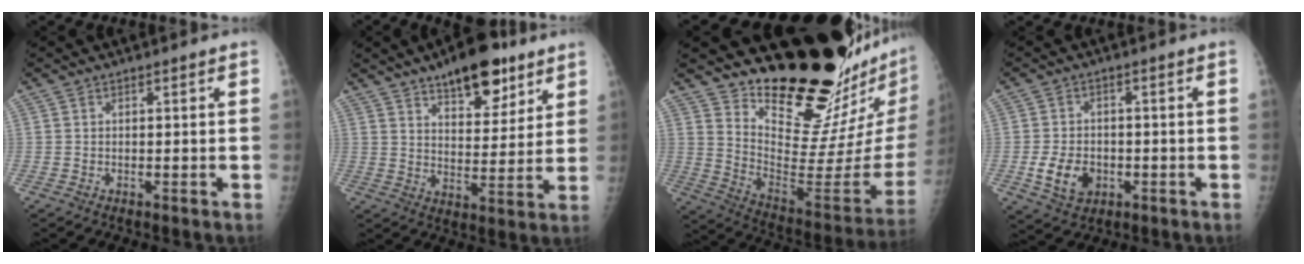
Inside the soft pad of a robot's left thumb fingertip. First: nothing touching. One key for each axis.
{"total": 14.5, "fx": 9.5, "fy": 6.4, "fz": 9.0, "tx": -0.087, "ty": -0.046, "tz": 0.142}
{"total": 24.9, "fx": 21.3, "fy": 5.0, "fz": 11.9, "tx": -0.134, "ty": -0.195, "tz": 0.309}
{"total": 6.9, "fx": -1.8, "fy": 5.2, "fz": 4.1, "tx": -0.060, "ty": 0.003, "tz": -0.024}